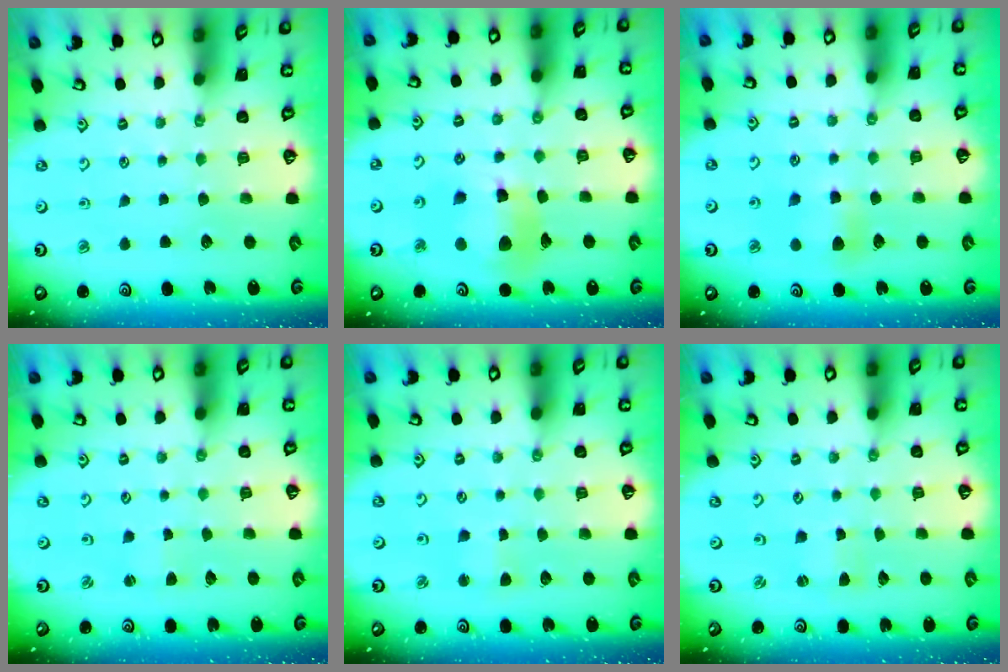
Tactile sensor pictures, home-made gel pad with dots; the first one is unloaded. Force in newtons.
{"total": 12.5, "press": 12.5, "slide": 1.4}
{"total": 6.6, "press": 6.6, "slide": 0.6}
{"total": 1.4, "press": 1.4, "slide": 0.3}
{"total": 2.5, "press": 2.5, "slide": 0.3}
{"total": 1.7, "press": 1.7, "slide": 0.3}